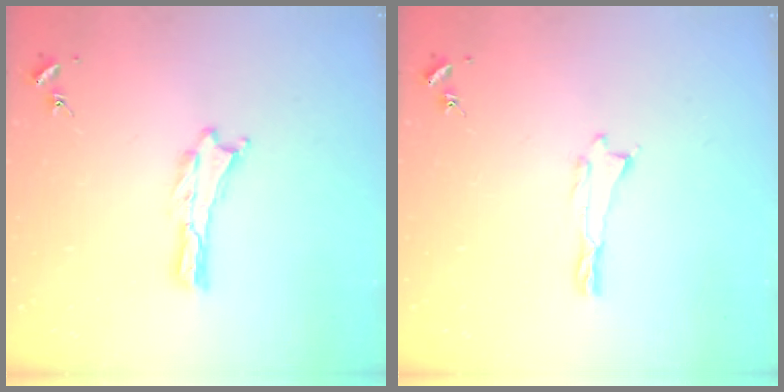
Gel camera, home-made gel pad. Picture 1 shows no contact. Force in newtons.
{"total": 0.0}